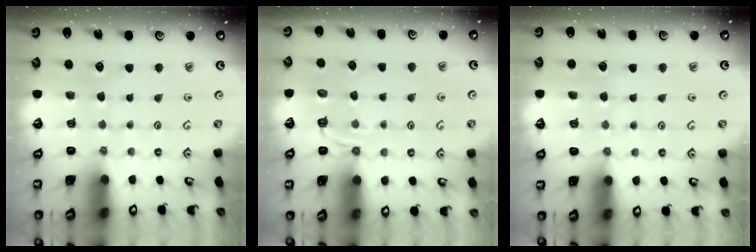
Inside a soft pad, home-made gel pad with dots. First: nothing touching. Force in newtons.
{"total": 3.7, "press": 3.1, "slide": 2.0}
{"total": 5.0, "press": 5.0, "slide": 0.5}